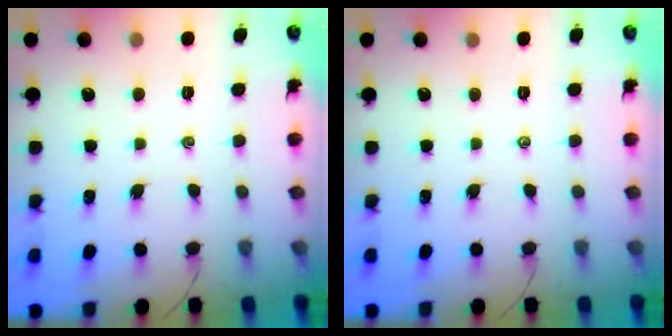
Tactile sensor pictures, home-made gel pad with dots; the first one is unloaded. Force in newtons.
{"total": 0.0}